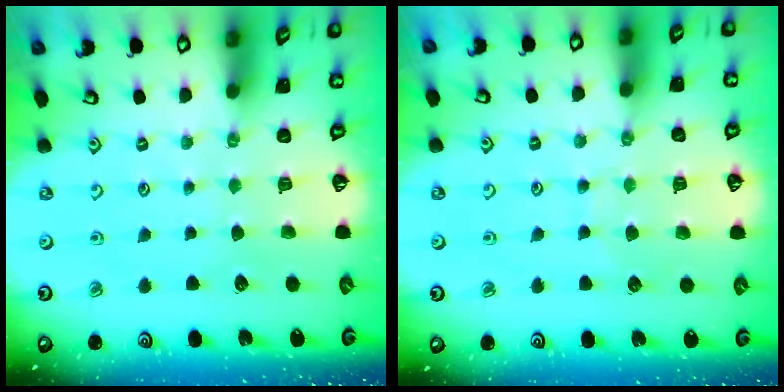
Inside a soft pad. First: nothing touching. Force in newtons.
{"total": 5.0, "press": 4.9, "slide": 0.4}